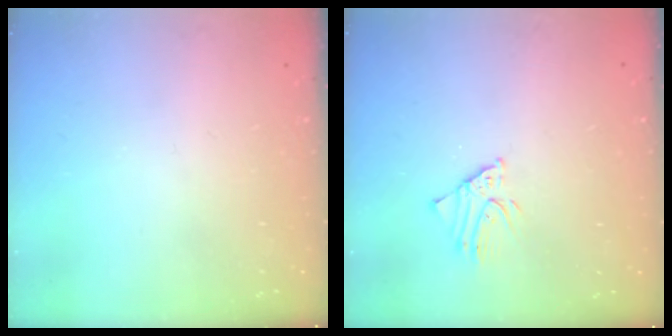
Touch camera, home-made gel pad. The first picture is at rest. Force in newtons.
{"total": 2.5, "press": 2.5, "slide": 0.2}